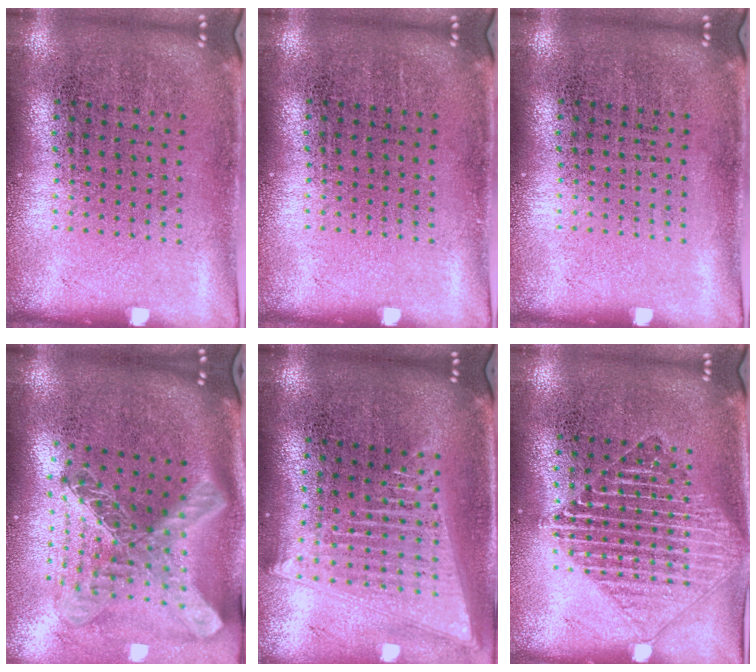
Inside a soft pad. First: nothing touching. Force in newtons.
{"total": 0.0}
{"total": 0.0}
{"total": 2.9, "press": 2.1, "slide": 2.0}
{"total": 2.1, "press": 1.8, "slide": 1.0}
{"total": 1.7, "press": 1.7, "slide": 0.2}